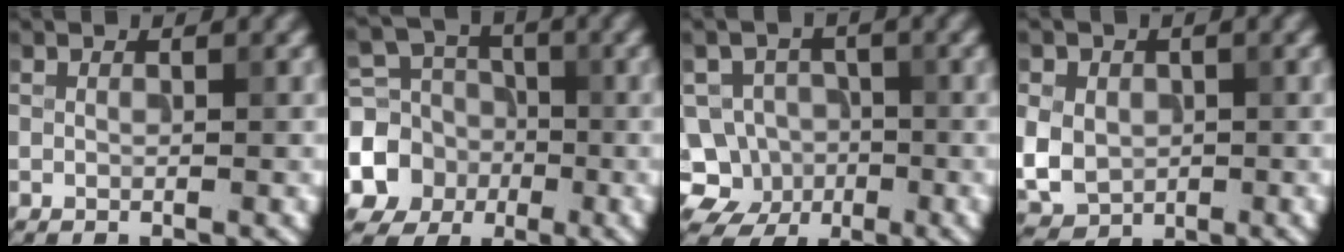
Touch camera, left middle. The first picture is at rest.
{"total": 7.3, "force": [-1.8, 6.7, 2.5], "torque": [-0.054, -0.009, -0.061]}
{"total": 7.8, "force": [-3.3, 6.9, 1.7], "torque": [-0.014, 0.006, -0.074]}
{"total": 7.4, "force": [-0.2, 6.4, 3.7], "torque": [-0.090, 0.005, -0.022]}